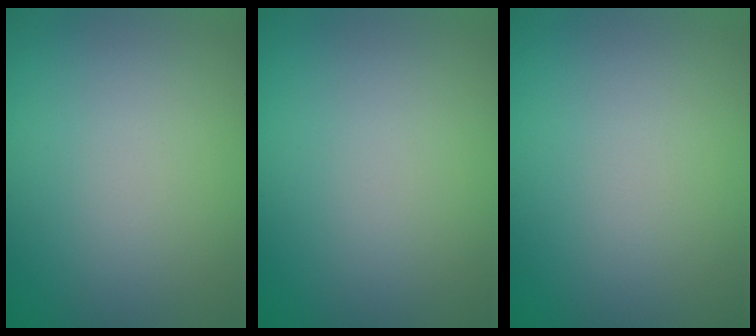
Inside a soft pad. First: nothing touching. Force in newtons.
{"total": 0.0}
{"total": 0.0}